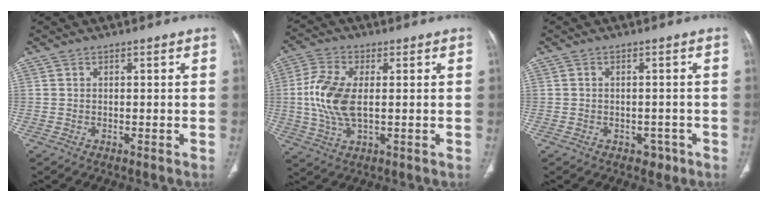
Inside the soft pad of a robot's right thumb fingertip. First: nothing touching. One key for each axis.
{"total": 10.5, "fx": 0.3, "fy": 5.3, "fz": 9.1, "tx": -0.210, "ty": 0.002, "tz": 0.007}
{"total": 2.4, "fx": -1.3, "fy": 1.9, "fz": 0.8, "tx": 0.004, "ty": 0.007, "tz": -0.011}